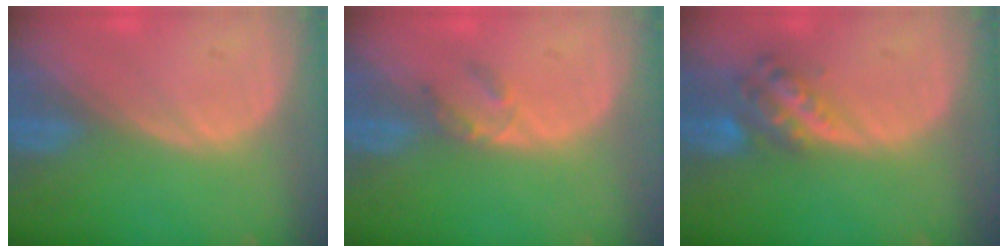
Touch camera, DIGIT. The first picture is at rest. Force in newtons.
{"total": 2.3, "press": 2.0, "slide": 1.1}
{"total": 5.8, "press": 5.1, "slide": 2.8}